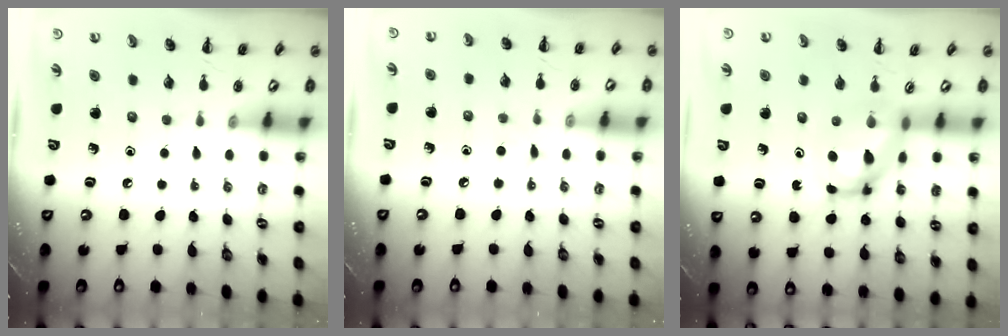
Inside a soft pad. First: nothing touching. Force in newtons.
{"total": 2.9, "press": 2.8, "slide": 0.9}
{"total": 6.4, "press": 6.2, "slide": 1.5}